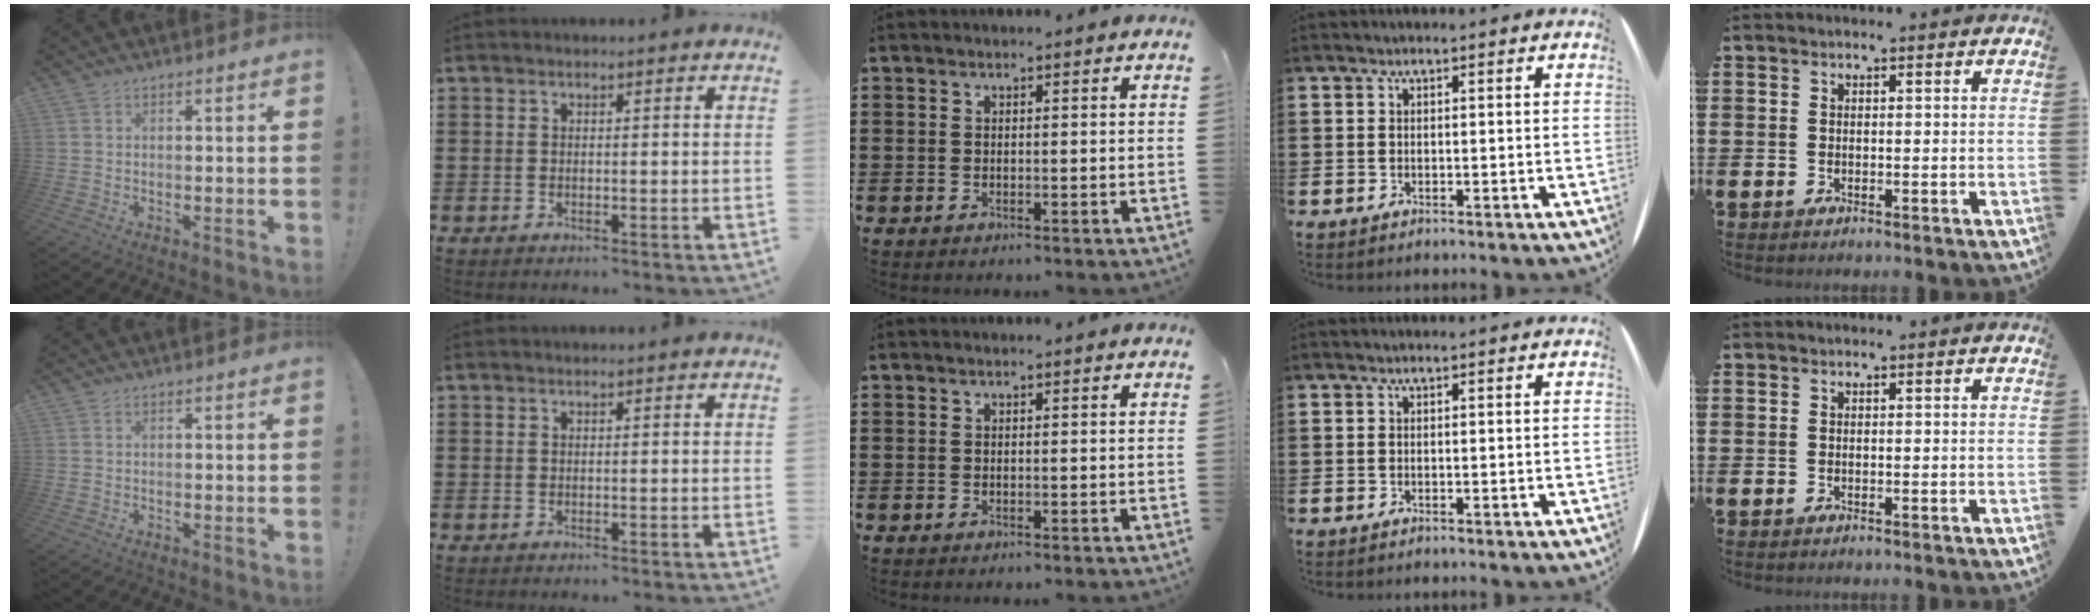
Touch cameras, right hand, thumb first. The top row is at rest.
{}